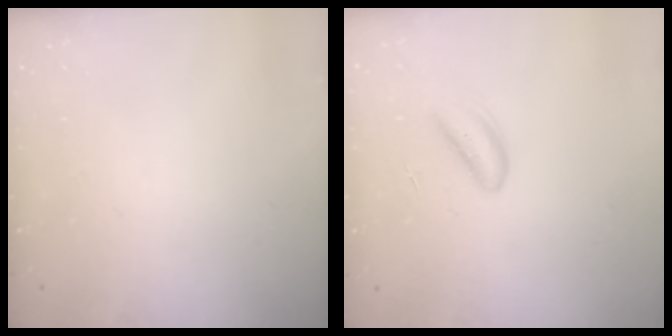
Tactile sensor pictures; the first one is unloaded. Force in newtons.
{"total": 2.9, "press": 2.9, "slide": 0.5}